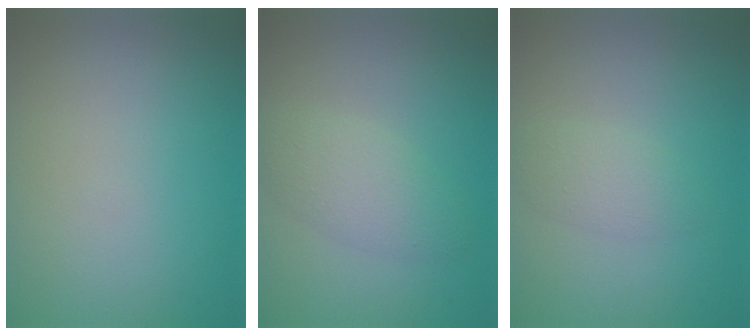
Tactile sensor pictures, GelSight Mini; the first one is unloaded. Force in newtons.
{"total": 2.9, "press": 2.9, "slide": 0.1}
{"total": 1.8, "press": 1.8, "slide": 0.1}